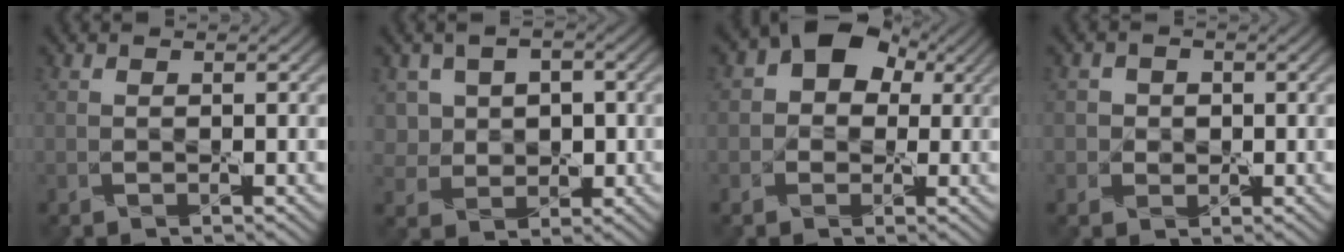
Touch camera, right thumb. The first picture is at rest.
{"total": 4.9, "force": [0.9, 4.1, 2.5], "torque": [-0.061, 0.001, 0.008]}
{"total": 8.5, "force": [2.4, 6.9, 4.3], "torque": [-0.069, 0.036, 0.007]}
{"total": 2.1, "force": [0.2, 2.1, 0.2], "torque": [-0.002, 0.005, -0.009]}